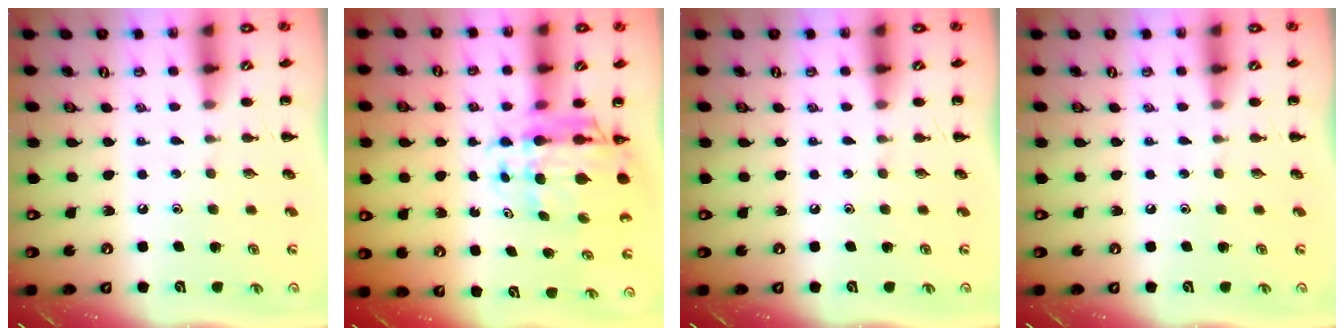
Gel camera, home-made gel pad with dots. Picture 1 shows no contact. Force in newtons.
{"total": 9.1, "press": 8.5, "slide": 3.3}
{"total": 0.0}
{"total": 0.0}